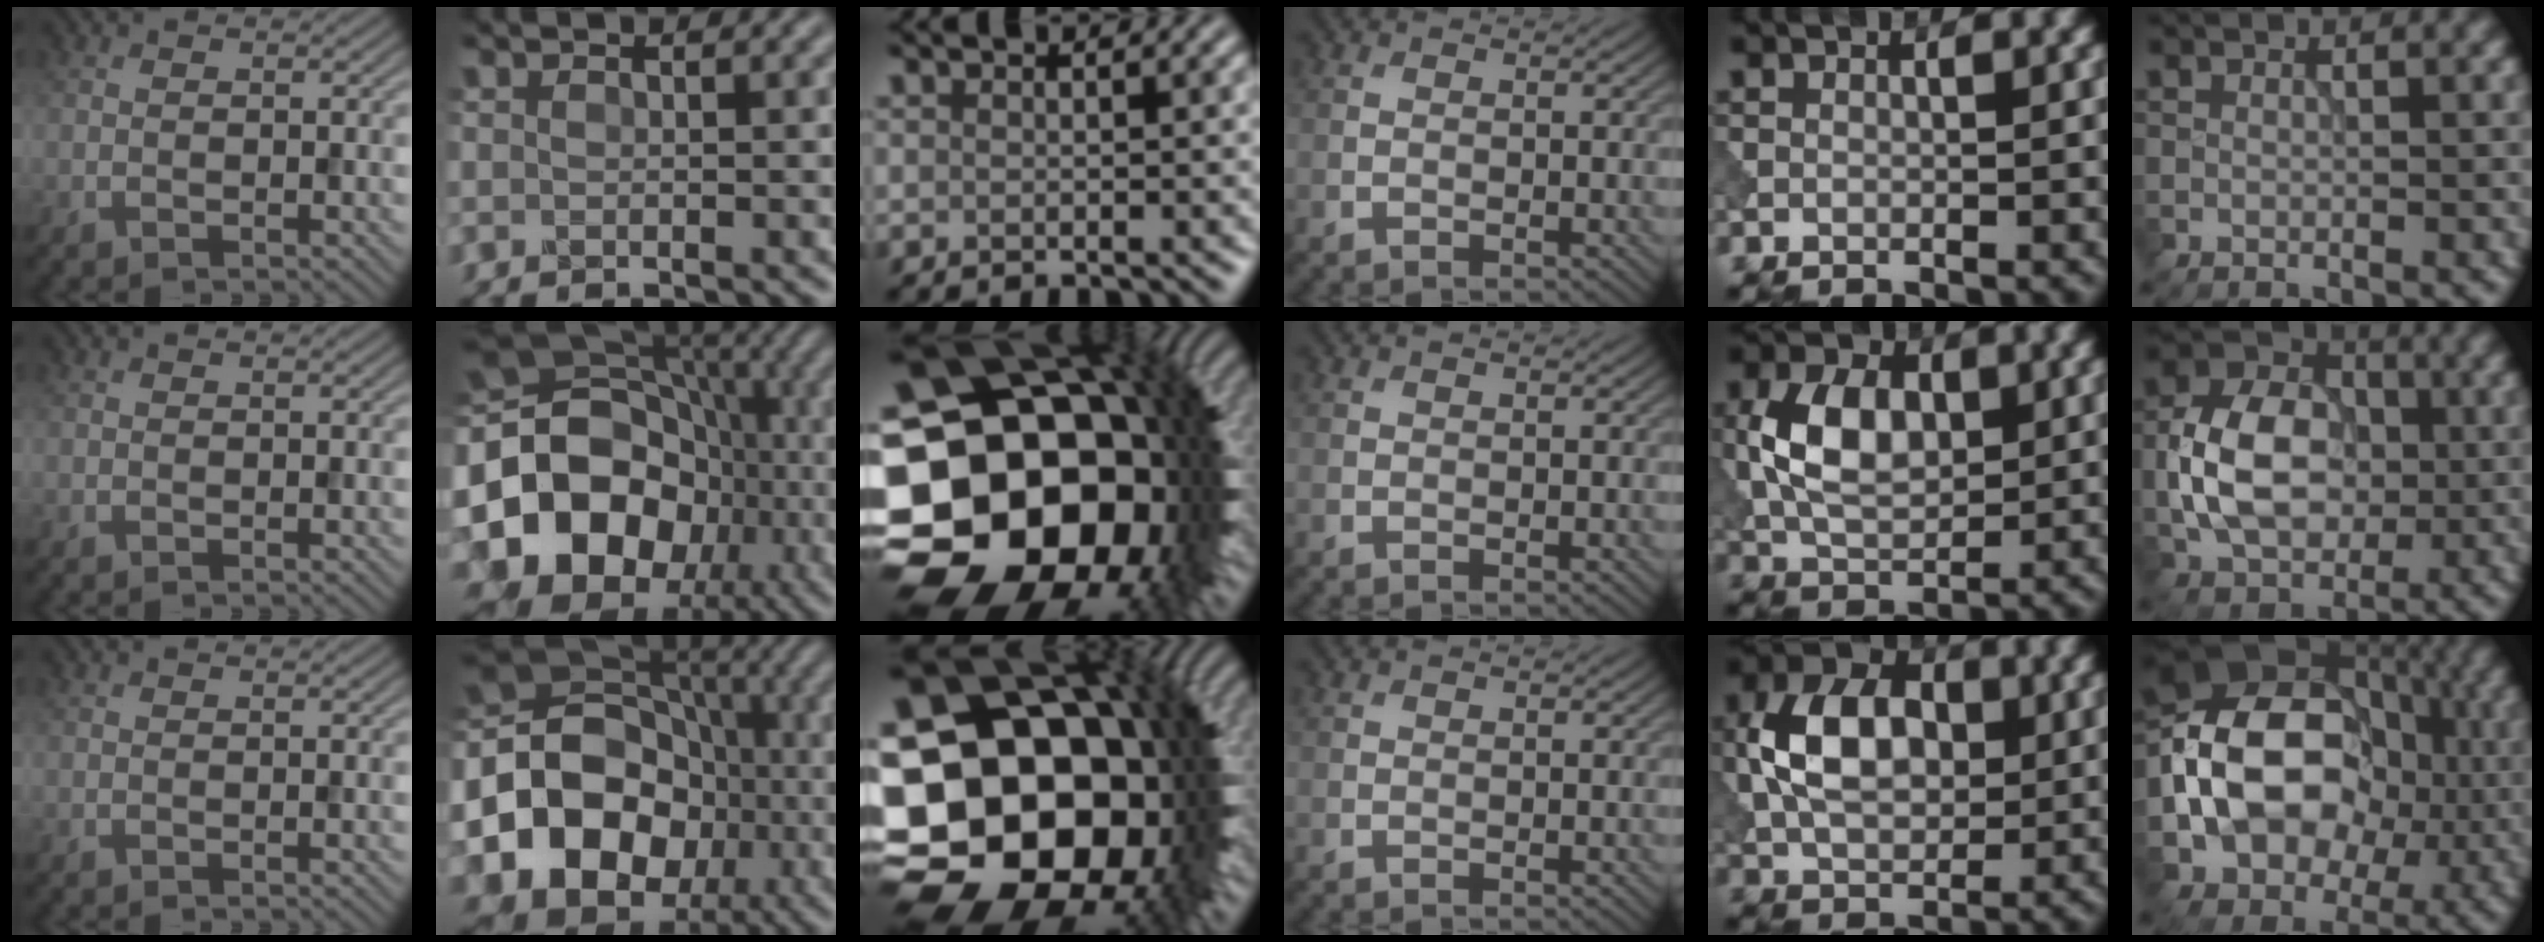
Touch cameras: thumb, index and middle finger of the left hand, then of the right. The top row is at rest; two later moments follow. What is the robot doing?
{"motion": "insert", "object": "peg toy"}